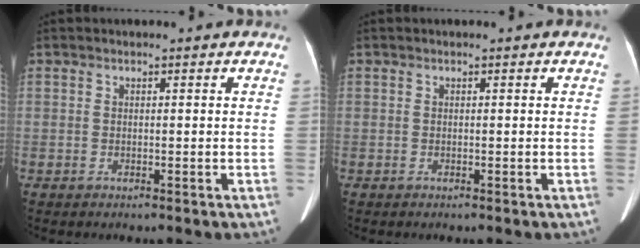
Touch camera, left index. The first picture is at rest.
{"total": 0.0}